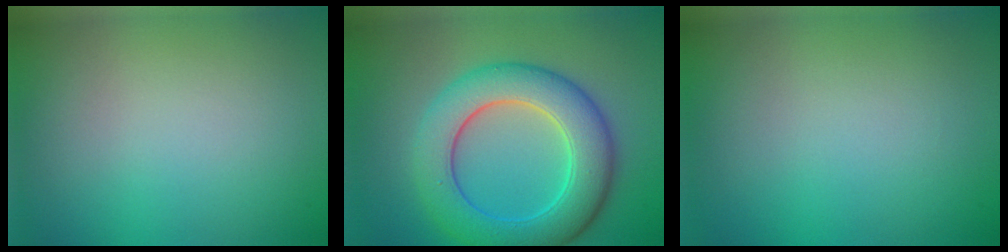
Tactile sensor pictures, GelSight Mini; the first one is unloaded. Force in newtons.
{"total": 7.9, "press": 7.9, "slide": 0.1}
{"total": 0.0}